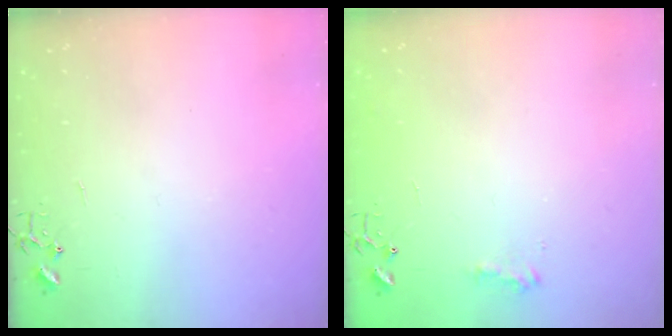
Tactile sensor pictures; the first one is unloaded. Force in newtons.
{"total": 7.8, "press": 7.8, "slide": 0.3}